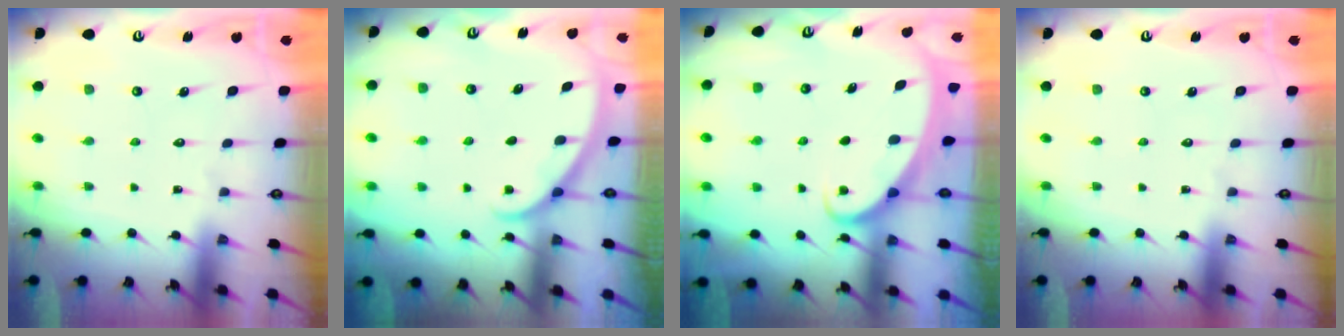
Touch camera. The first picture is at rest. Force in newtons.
{"total": 2.5, "press": 2.5, "slide": 0.2}
{"total": 2.1, "press": 2.1, "slide": 0.0}
{"total": 0.0}